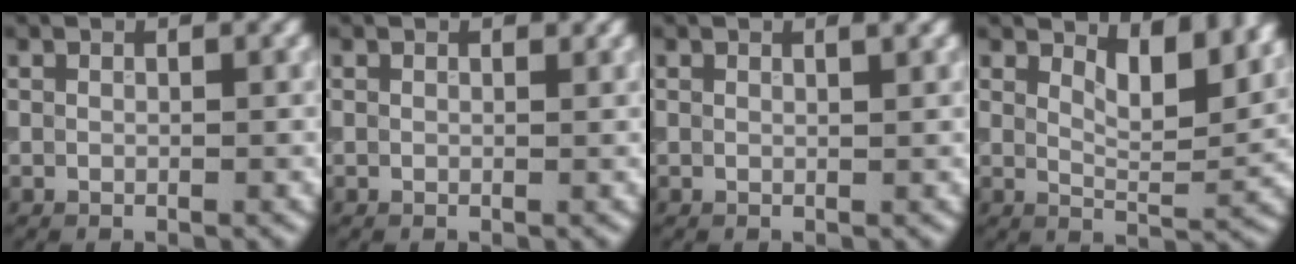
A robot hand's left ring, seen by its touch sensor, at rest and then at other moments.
{"total": 0.0}
{"total": 0.7, "force": [0.5, 0.2, 0.5], "torque": [0.000, 0.001, 0.008]}
{"total": 4.8, "force": [2.9, 1.7, 3.5], "torque": [-0.061, -0.008, 0.045]}